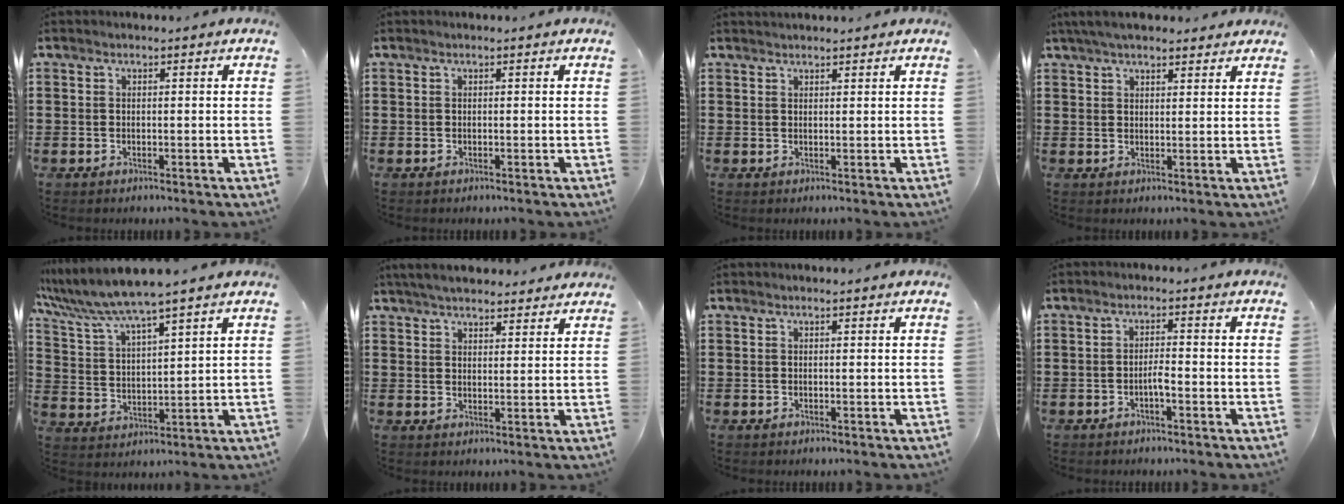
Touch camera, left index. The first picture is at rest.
{"total": 0.0}
{"total": 1.0, "force": [1.0, 0.1, 0.0], "torque": [-0.002, 0.000, 0.021]}
{"total": 4.2, "force": [3.7, 0.9, 1.7], "torque": [-0.042, 0.000, 0.070]}
{"total": 6.9, "force": [6.0, -0.2, 3.3], "torque": [-0.087, -0.027, 0.104]}
{"total": 4.5, "force": [4.3, 0.7, 1.1], "torque": [-0.034, -0.006, 0.081]}
{"total": 0.0}
{"total": 2.1, "force": [-1.0, 0.3, 1.8], "torque": [-0.035, 0.004, -0.020]}